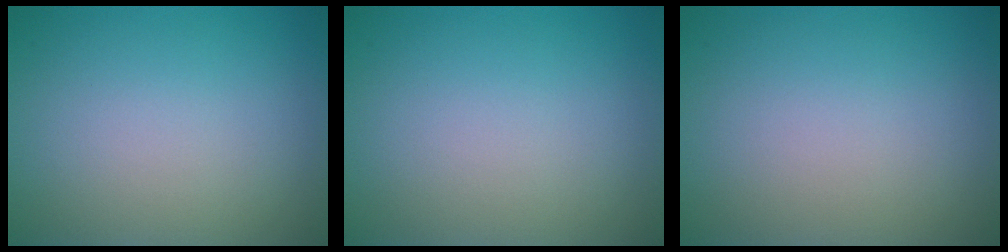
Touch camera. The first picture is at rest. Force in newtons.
{"total": 0.0}
{"total": 0.0}